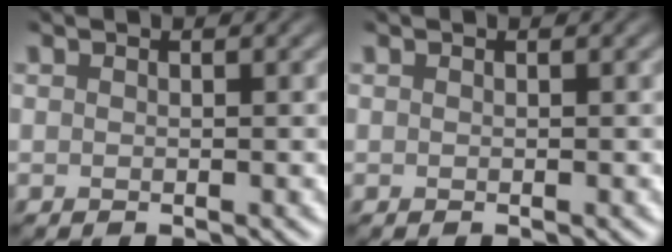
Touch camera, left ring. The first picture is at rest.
{"total": 0.0}